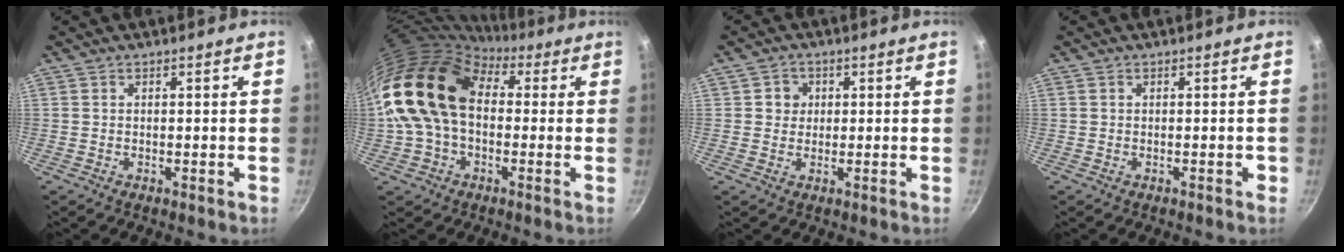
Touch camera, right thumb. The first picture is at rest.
{"total": 17.3, "force": [1.4, 12.2, 12.3], "torque": [-0.210, 0.037, 0.012]}
{"total": 3.2, "force": [0.6, 3.0, 0.8], "torque": [0.010, 0.004, 0.005]}
{"total": 0.9, "force": [-0.2, 0.6, 0.6], "torque": [0.002, 0.005, -0.003]}